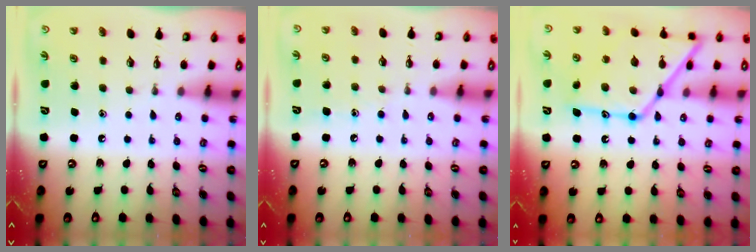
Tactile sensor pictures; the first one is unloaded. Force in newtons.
{"total": 4.4, "press": 4.4, "slide": 0.6}
{"total": 18.9, "press": 18.8, "slide": 1.7}